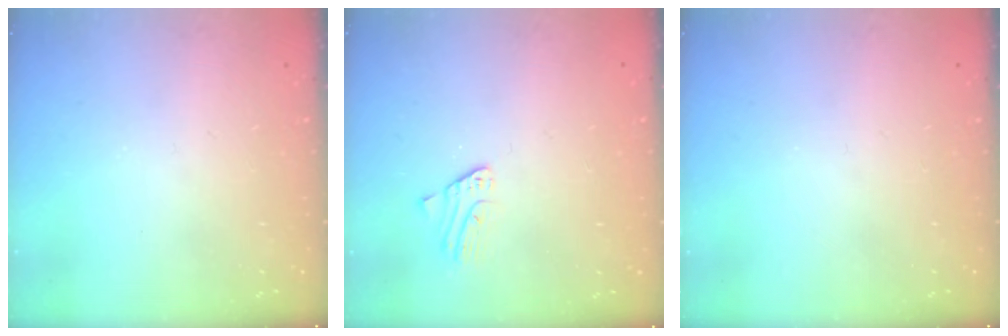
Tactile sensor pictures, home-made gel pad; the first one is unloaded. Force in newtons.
{"total": 1.8, "press": 1.8, "slide": 0.1}
{"total": 0.0}